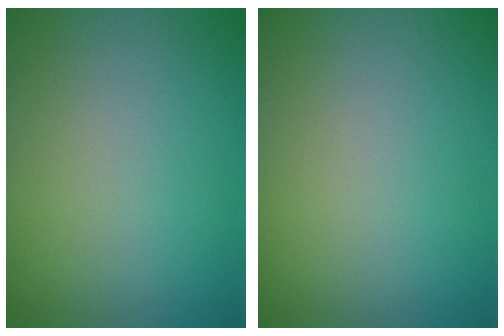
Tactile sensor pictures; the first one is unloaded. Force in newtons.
{"total": 0.0}